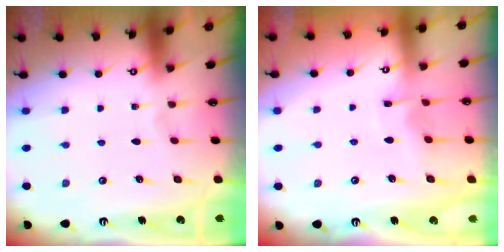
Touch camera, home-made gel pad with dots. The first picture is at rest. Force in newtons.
{"total": 5.0, "press": 5.0, "slide": 0.8}